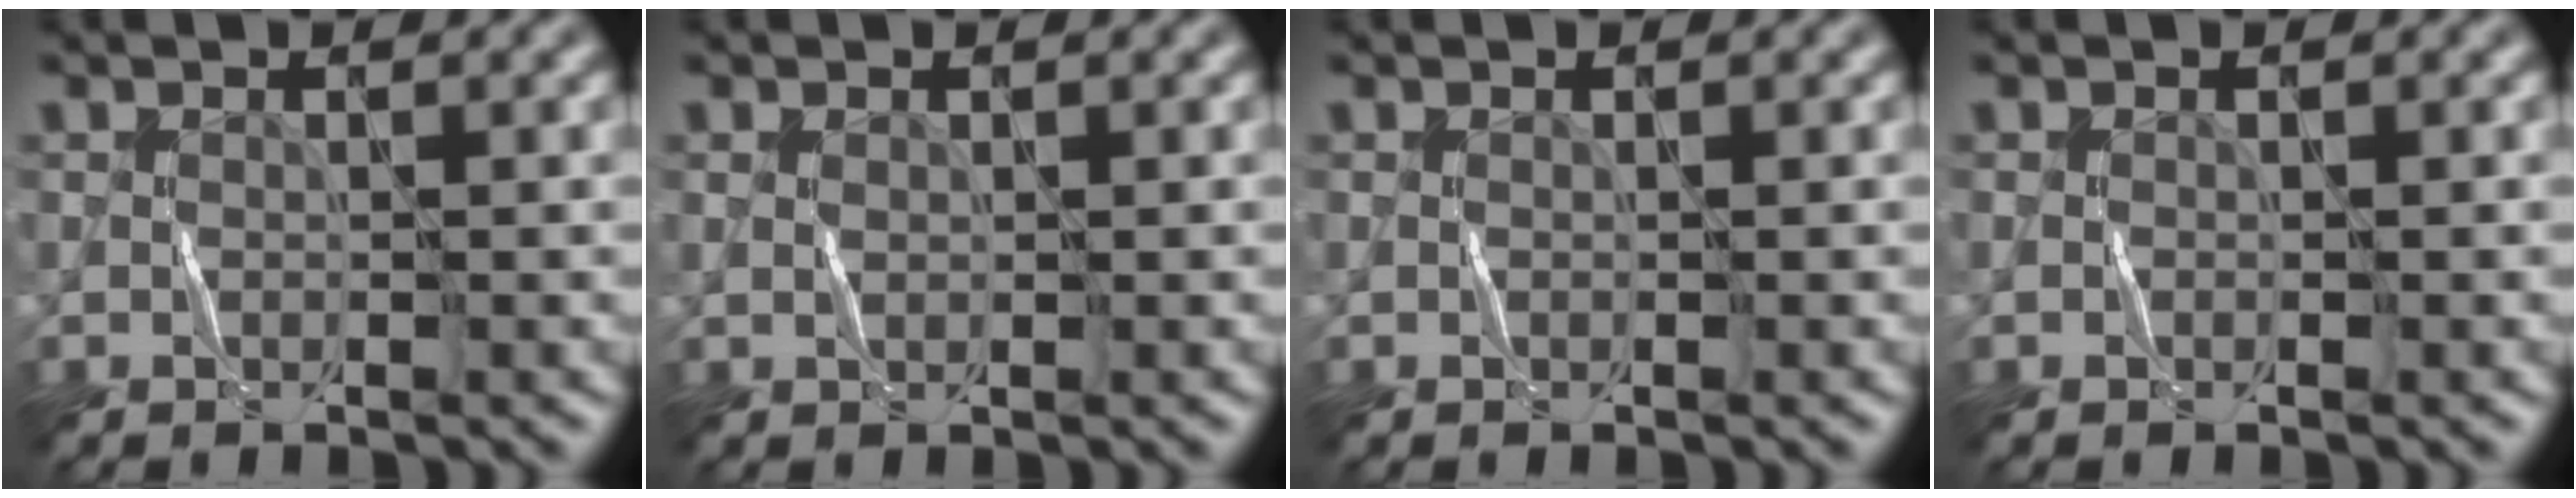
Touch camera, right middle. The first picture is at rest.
{"total": 0.6, "force": [0.2, 0.4, 0.4], "torque": [-0.010, 0.002, 0.005]}
{"total": 0.0}
{"total": 0.0}